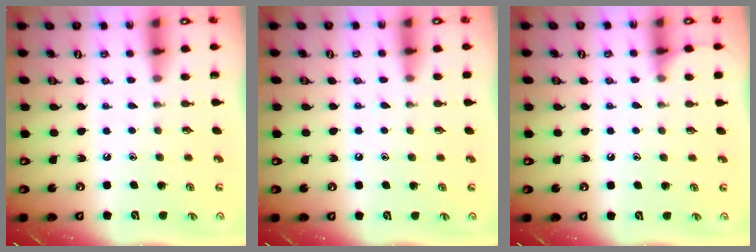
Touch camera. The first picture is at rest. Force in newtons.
{"total": 7.6, "press": 7.6, "slide": 0.8}
{"total": 4.5, "press": 4.4, "slide": 0.6}